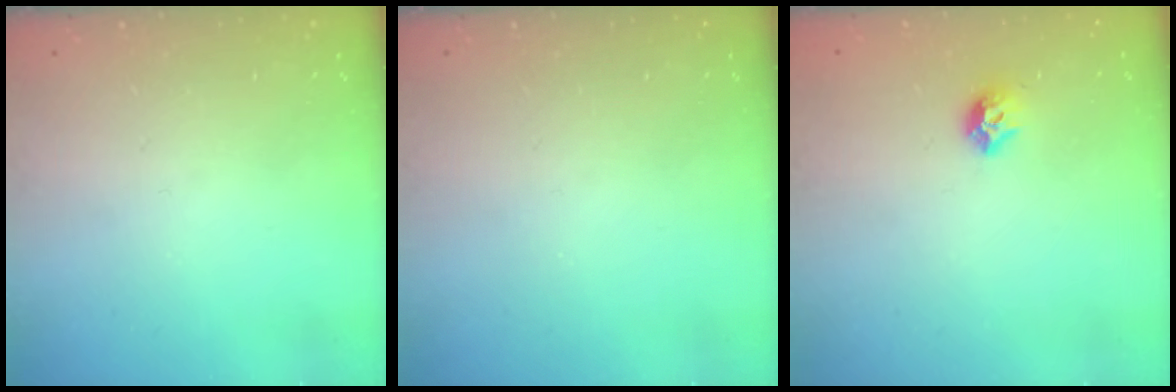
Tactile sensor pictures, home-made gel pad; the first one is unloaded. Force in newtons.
{"total": 0.0}
{"total": 7.9, "press": 7.8, "slide": 1.0}